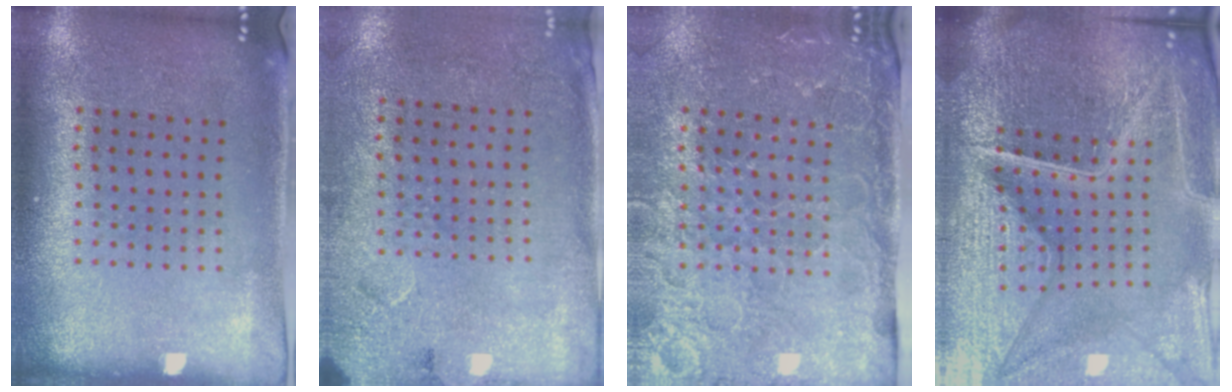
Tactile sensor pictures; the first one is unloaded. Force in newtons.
{"total": 2.7, "press": 2.2, "slide": 1.6}
{"total": 4.1, "press": 3.6, "slide": 2.0}
{"total": 7.0, "press": 6.1, "slide": 3.3}